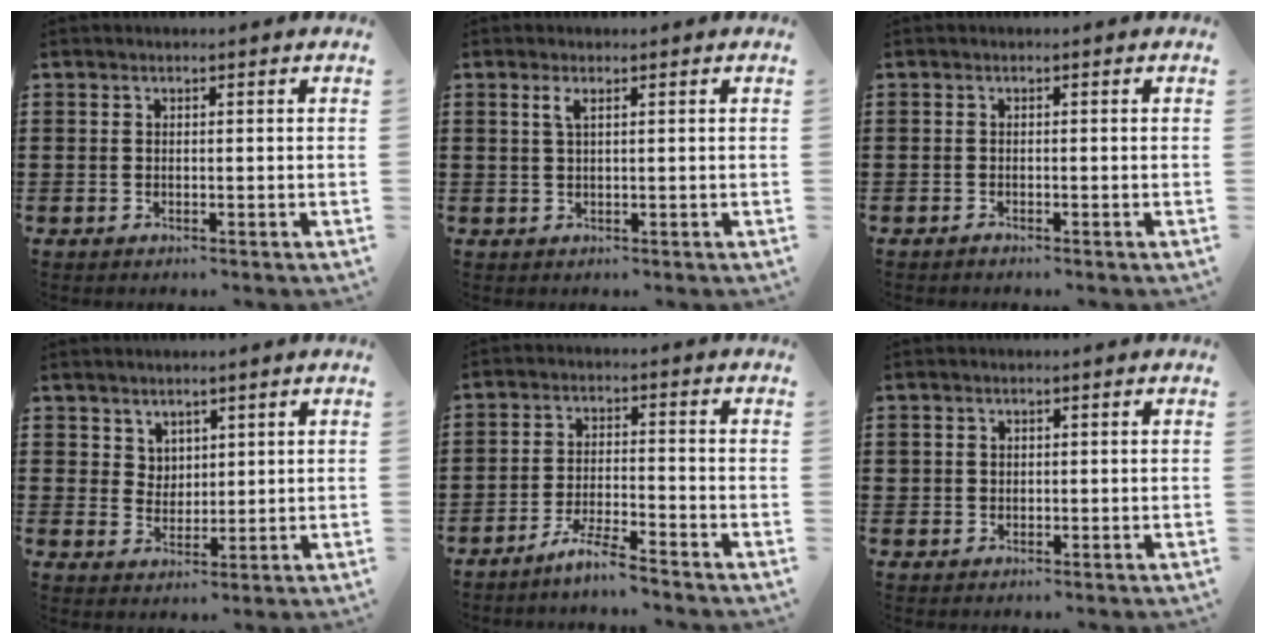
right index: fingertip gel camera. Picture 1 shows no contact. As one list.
[{"total": 1.5, "force": [0.6, 0.3, 1.4], "torque": [-0.029, 0.004, 0.009]}, {"total": 0.6, "force": [-0.6, 0.0, 0.1], "torque": [-0.004, -0.004, -0.012]}, {"total": 3.6, "force": [2.7, 2.4, 0.2], "torque": [-0.015, 0.003, 0.052]}, {"total": 4.9, "force": [-4.5, -0.4, 1.9], "torque": [-0.048, -0.008, -0.089]}, {"total": 1.0, "force": [0.4, 0.9, 0.2], "torque": [-0.006, 0.004, 0.008]}]